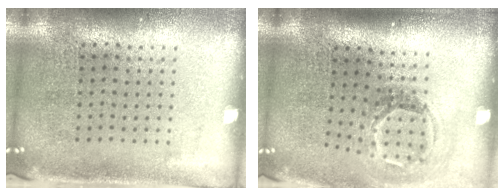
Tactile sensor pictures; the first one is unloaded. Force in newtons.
{"total": 1.8, "press": 1.2, "slide": 1.4}